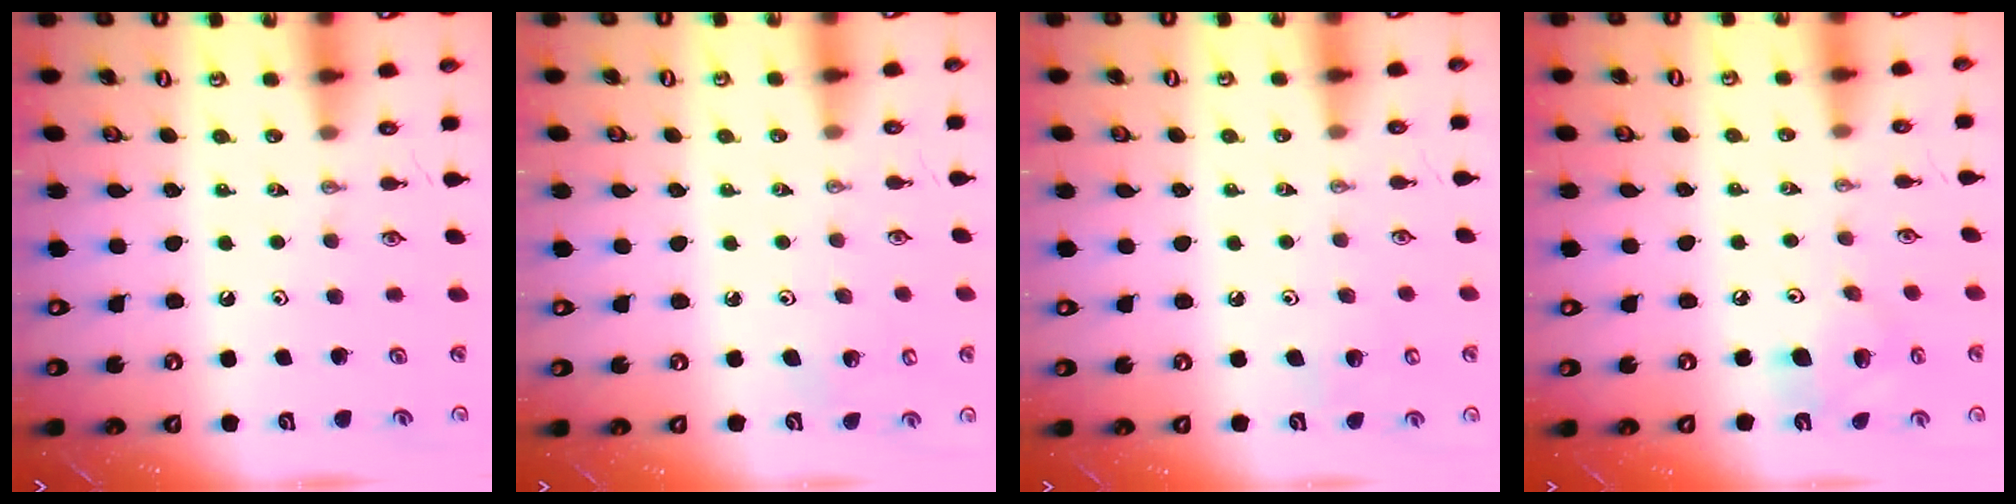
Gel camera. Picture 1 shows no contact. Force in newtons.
{"total": 5.3, "press": 5.1, "slide": 1.3}
{"total": 6.8, "press": 6.7, "slide": 0.8}
{"total": 12.0, "press": 11.9, "slide": 2.0}